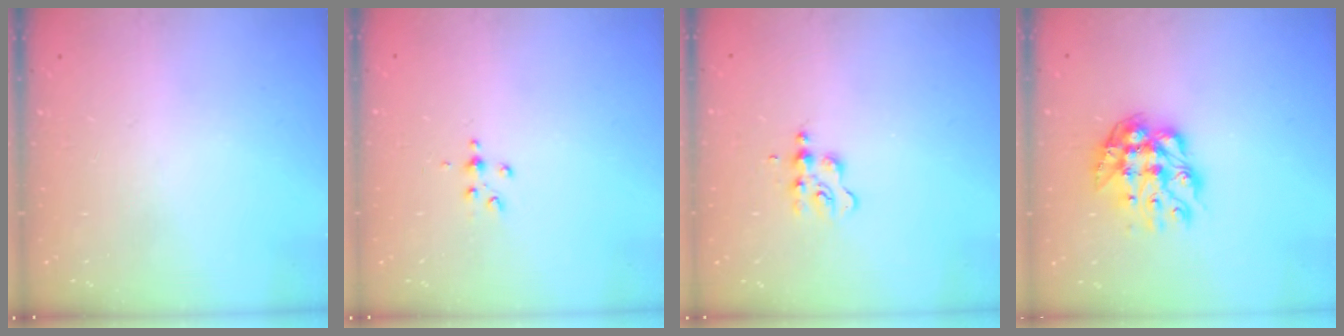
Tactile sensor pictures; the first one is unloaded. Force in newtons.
{"total": 3.0, "press": 2.6, "slide": 1.5}
{"total": 3.7, "press": 3.7, "slide": 0.5}
{"total": 10.9, "press": 10.8, "slide": 0.9}